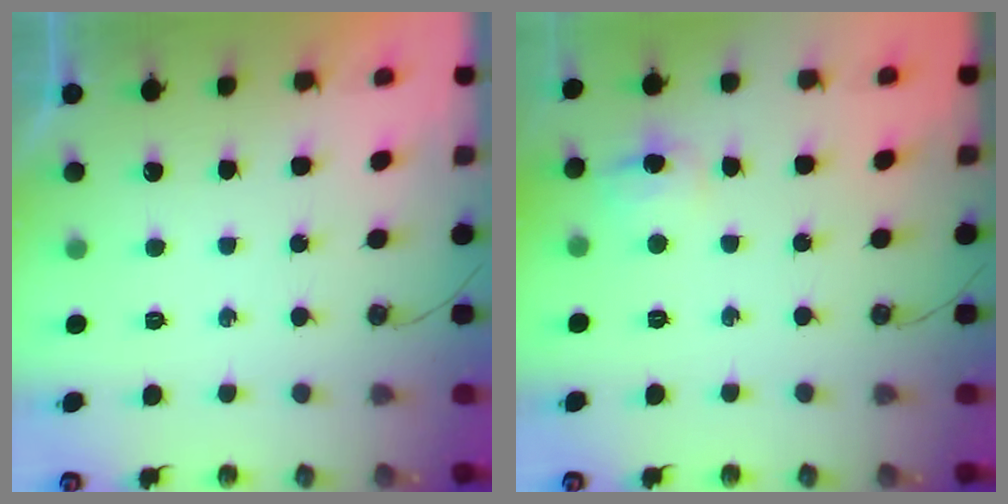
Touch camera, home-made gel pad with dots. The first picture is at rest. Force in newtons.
{"total": 6.8, "press": 6.7, "slide": 0.8}